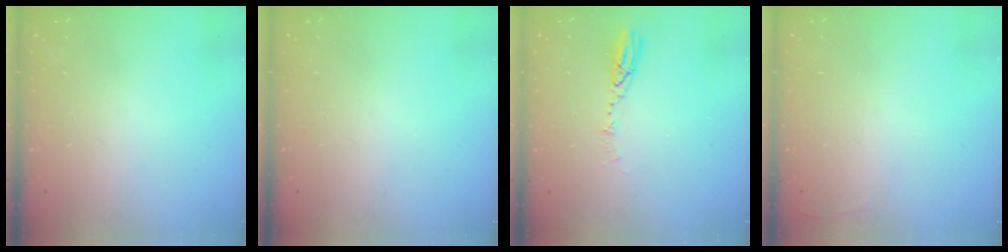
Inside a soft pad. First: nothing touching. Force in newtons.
{"total": 0.0}
{"total": 4.7, "press": 4.6, "slide": 0.5}
{"total": 2.5, "press": 2.4, "slide": 0.9}